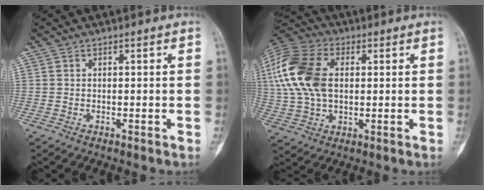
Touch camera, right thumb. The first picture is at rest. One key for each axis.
{"total": 18.0, "fx": 2.8, "fy": 11.5, "fz": 13.6, "tx": -0.303, "ty": 0.010, "tz": 0.049}